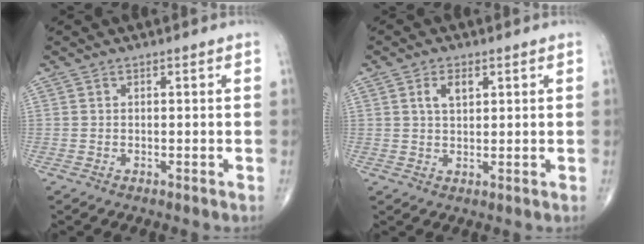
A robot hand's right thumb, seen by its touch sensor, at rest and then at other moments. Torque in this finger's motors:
{"motor_torque": [0.31, 0.55, 0.34, 0.11, 0.02]}